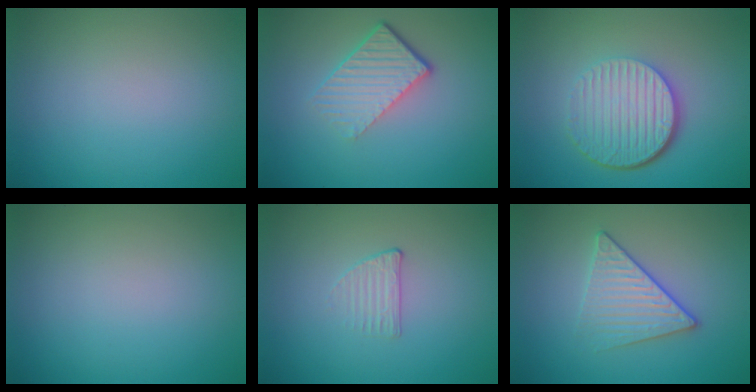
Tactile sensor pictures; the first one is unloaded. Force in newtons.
{"total": 4.5, "press": 2.8, "slide": 3.5}
{"total": 6.4, "press": 4.4, "slide": 4.7}
{"total": 0.0}
{"total": 1.2, "press": 0.6, "slide": 1.0}
{"total": 3.1, "press": 2.9, "slide": 1.2}